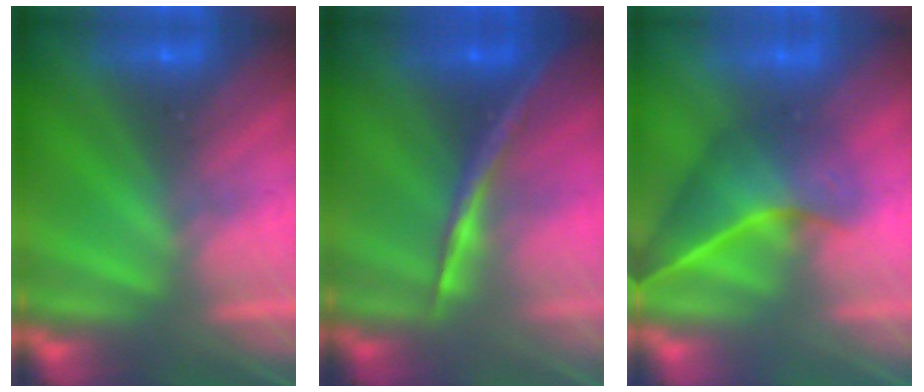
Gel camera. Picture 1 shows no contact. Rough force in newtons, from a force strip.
{"total": 1.7}
{"total": 3.6}